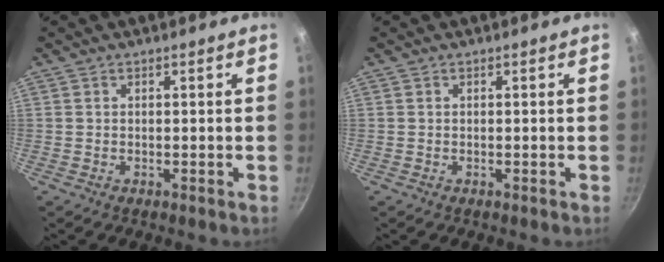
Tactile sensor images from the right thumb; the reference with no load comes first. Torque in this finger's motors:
{"motor_torque": [0.00, -0.01, 0.11, 0.28, -0.02]}